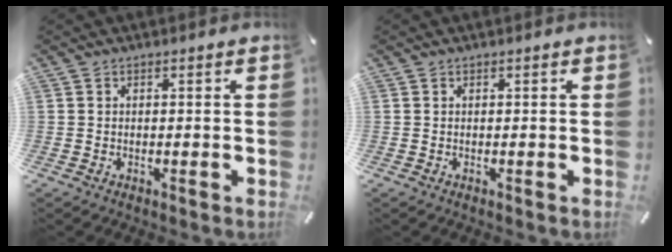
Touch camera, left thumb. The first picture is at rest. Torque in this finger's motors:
{"motor_torque": [0.00, 0.00, 0.00, 0.00, 0.00]}